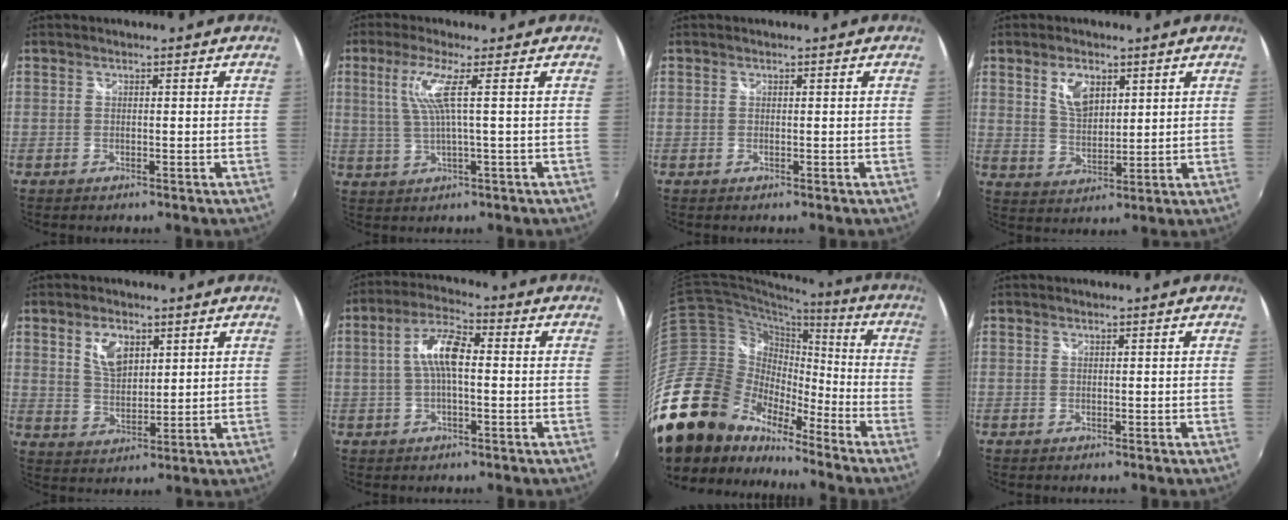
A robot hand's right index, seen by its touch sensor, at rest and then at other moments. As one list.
[{"total": 5.8, "force": [1.5, -0.8, 5.6], "torque": [-0.105, 0.000, 0.039]}, {"total": 0.0}, {"total": 6.6, "force": [3.1, 3.7, 4.5], "torque": [-0.080, 0.004, 0.060]}, {"total": 6.6, "force": [3.1, 3.6, 4.5], "torque": [-0.081, 0.004, 0.060]}, {"total": 7.5, "force": [0.1, 2.5, 7.1], "torque": [-0.141, 0.017, 0.001]}, {"total": 30.2, "force": [-21.1, 15.9, 14.7], "torque": [-0.312, -0.001, -0.373]}, {"total": 0.0}]